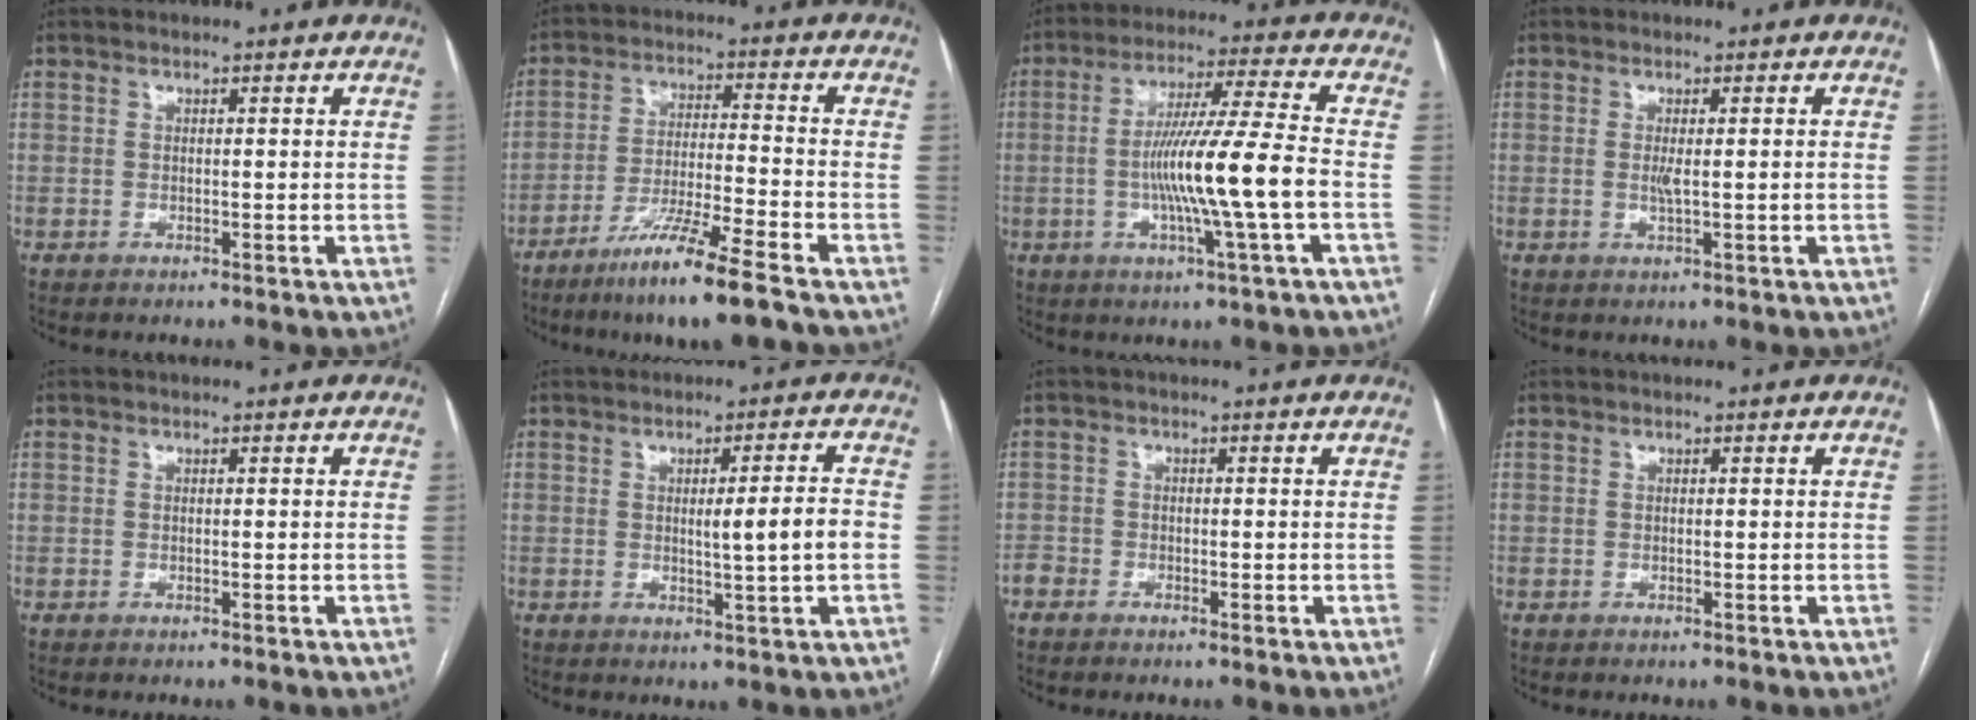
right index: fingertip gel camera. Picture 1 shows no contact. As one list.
[{"total": 10.6, "force": [-7.4, -0.8, 7.5], "torque": [-0.140, -0.033, -0.138]}, {"total": 12.8, "force": [-2.5, -1.3, 12.5], "torque": [-0.227, -0.002, -0.047]}, {"total": 1.9, "force": [-0.1, 0.0, 1.9], "torque": [-0.042, -0.004, 0.000]}, {"total": 0.0}, {"total": 5.7, "force": [-0.3, -0.2, 5.7], "torque": [-0.081, -0.001, -0.003]}, {"total": 1.4, "force": [-1.1, 0.9, 0.0], "torque": [0.002, 0.002, -0.023]}, {"total": 0.0}]